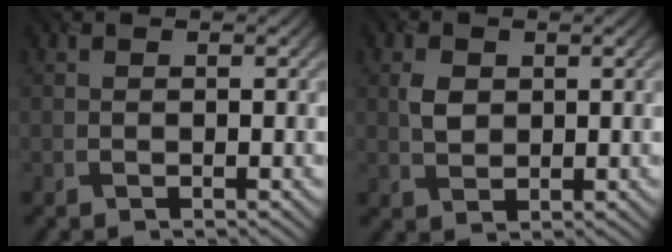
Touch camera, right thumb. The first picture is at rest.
{"total": 2.4, "force": [0.9, 1.7, 1.4], "torque": [-0.036, 0.002, 0.015]}